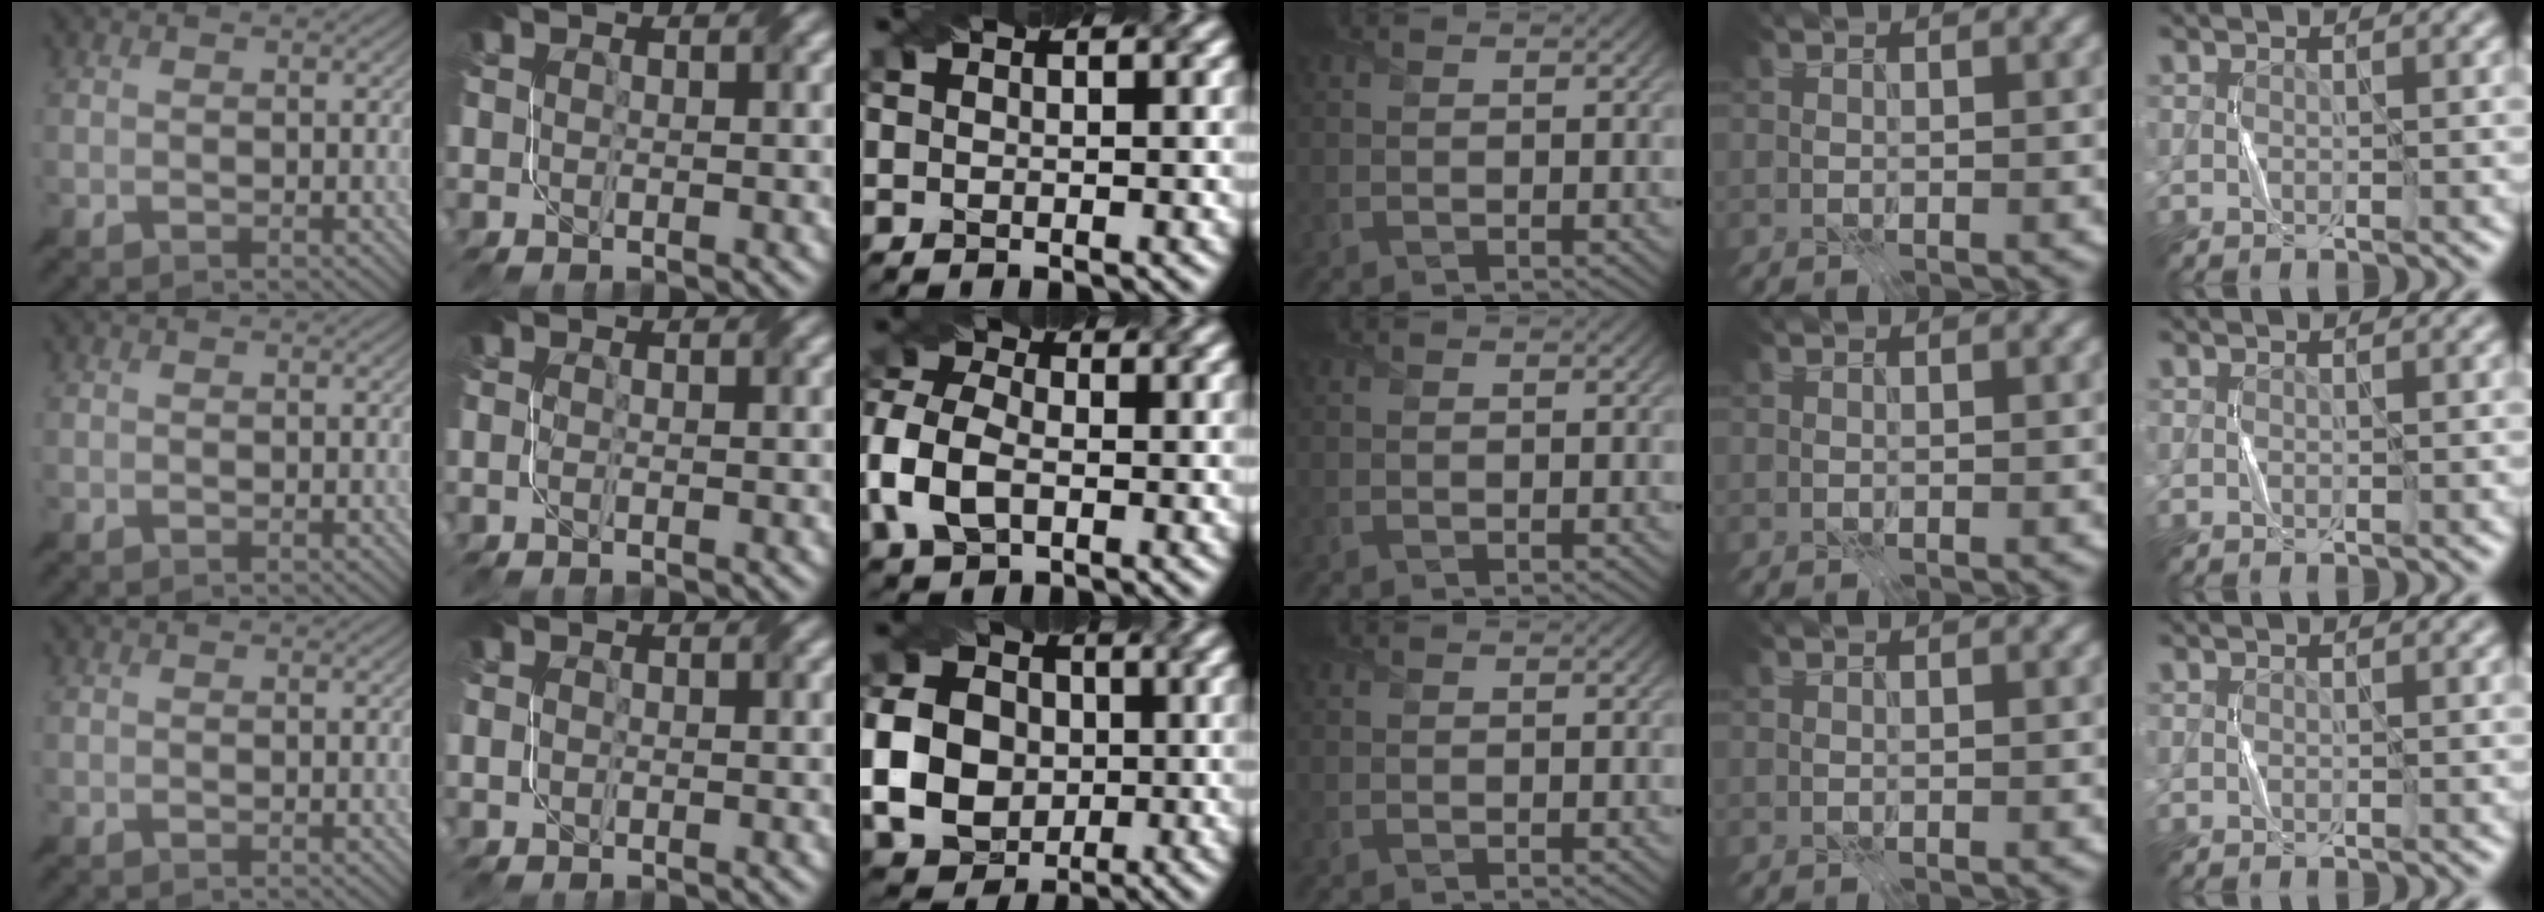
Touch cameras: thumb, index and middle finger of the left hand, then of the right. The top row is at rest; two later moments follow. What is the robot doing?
{"motion": "fold", "object": "coffee filter"}